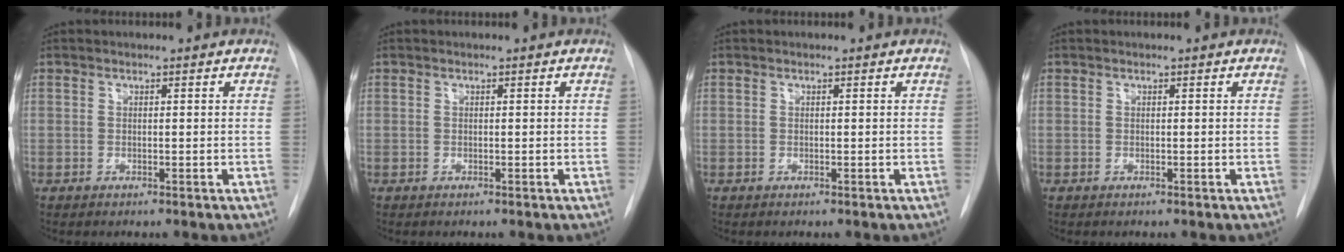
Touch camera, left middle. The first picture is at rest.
{"total": 0.0}
{"total": 0.0}
{"total": 0.0}